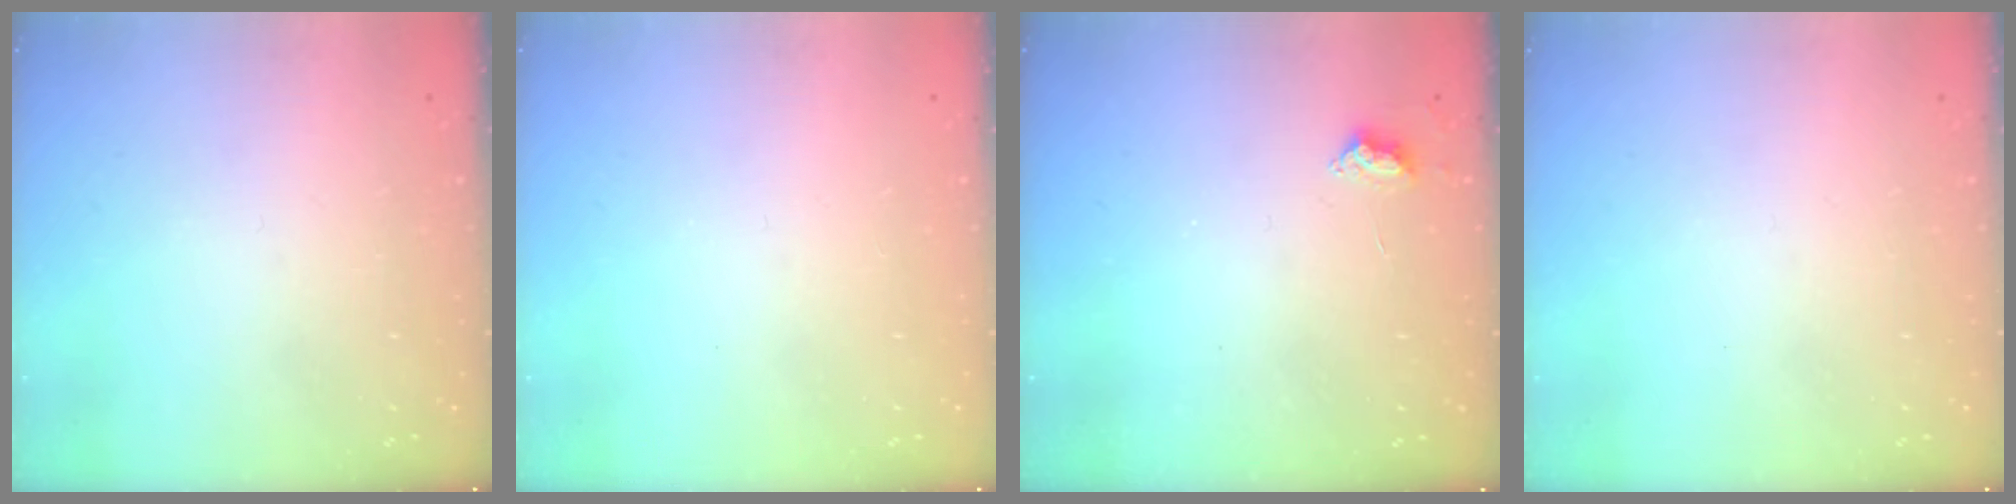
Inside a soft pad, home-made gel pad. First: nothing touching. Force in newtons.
{"total": 0.0}
{"total": 3.9, "press": 3.9, "slide": 0.5}
{"total": 0.0}